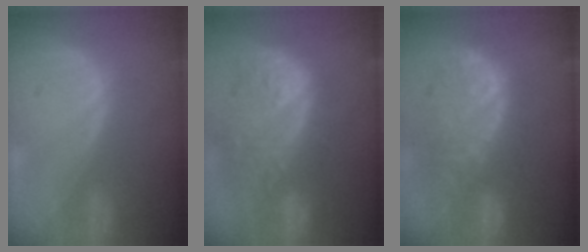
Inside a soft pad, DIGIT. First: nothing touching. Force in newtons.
{"total": 12.2, "press": 10.9, "slide": 5.6}
{"total": 11.1, "press": 9.6, "slide": 5.6}